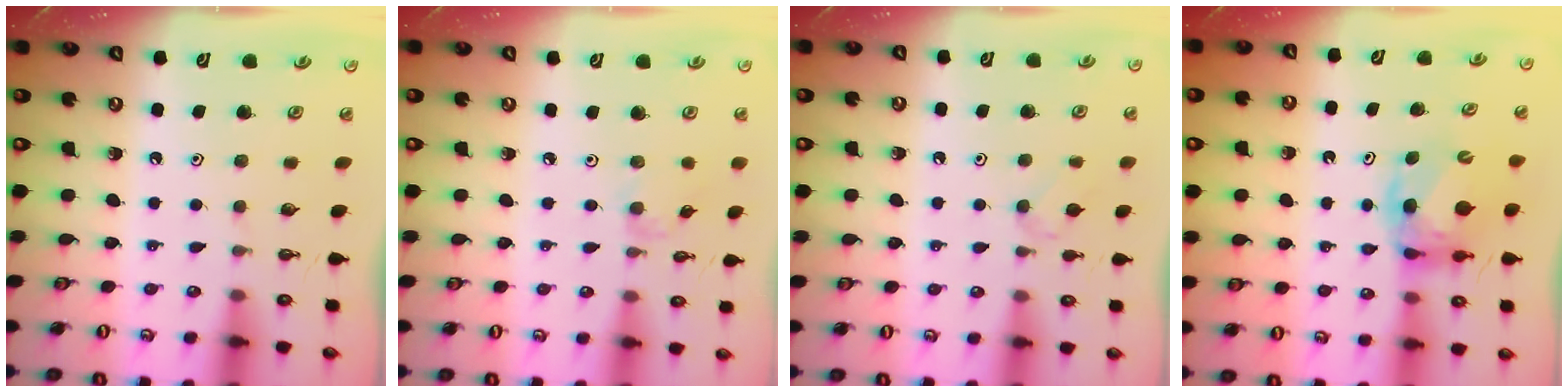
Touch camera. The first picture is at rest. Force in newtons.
{"total": 2.2, "press": 2.2, "slide": 0.4}
{"total": 3.0, "press": 3.0, "slide": 0.5}
{"total": 7.5, "press": 7.5, "slide": 0.6}